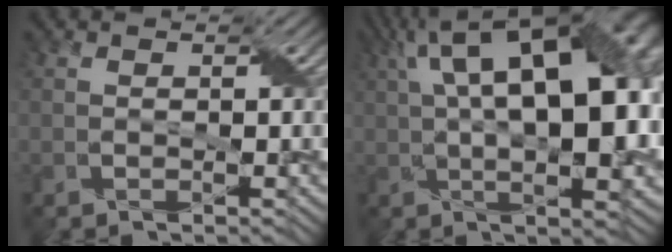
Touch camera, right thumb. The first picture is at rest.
{"total": 20.8, "force": [4.9, 9.0, 18.1], "torque": [-0.257, 0.067, 0.062]}